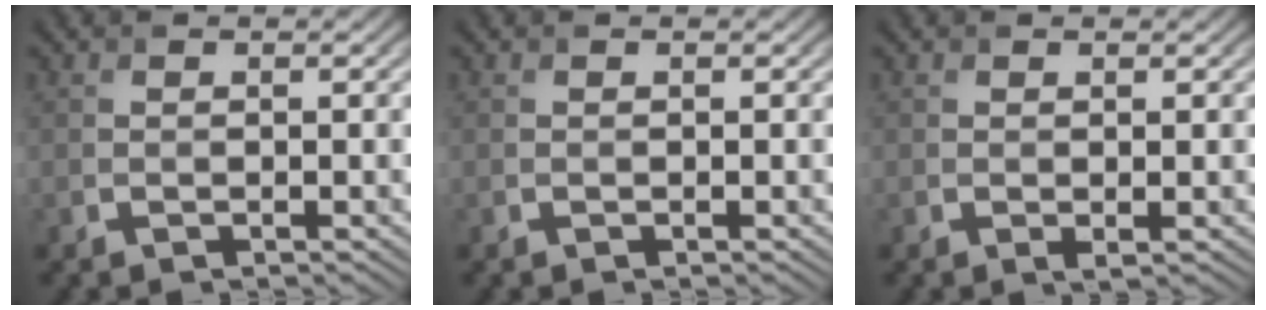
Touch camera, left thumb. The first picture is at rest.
{"total": 0.0}
{"total": 0.6, "force": [0.1, 0.1, 0.5], "torque": [-0.008, -0.003, 0.001]}